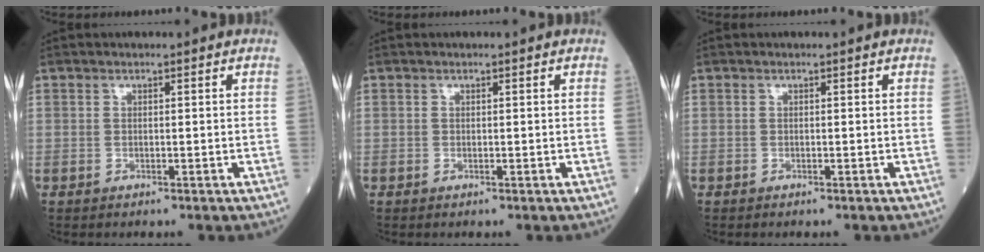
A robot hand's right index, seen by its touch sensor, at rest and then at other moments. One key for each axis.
{"total": 0.0}
{"total": 0.0}